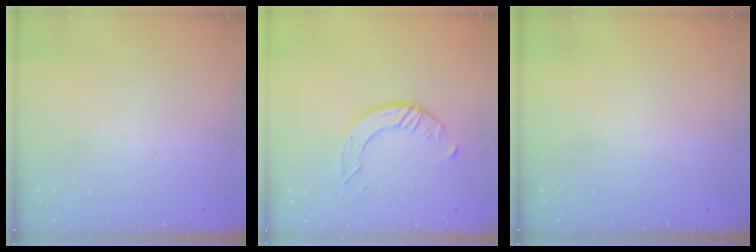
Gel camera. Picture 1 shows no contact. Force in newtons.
{"total": 6.5, "press": 6.5, "slide": 0.6}
{"total": 0.0}